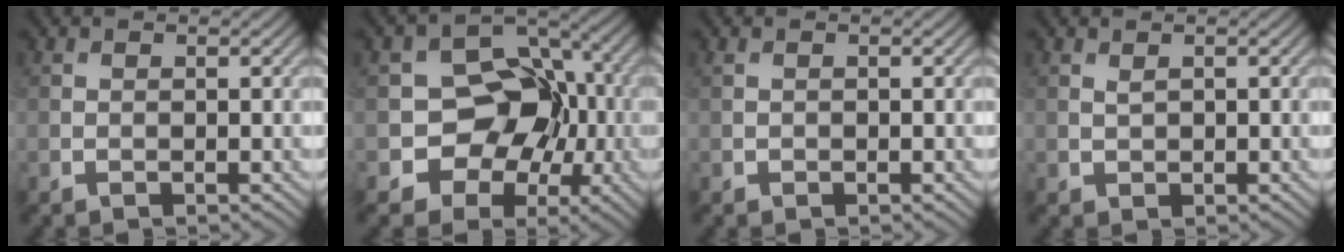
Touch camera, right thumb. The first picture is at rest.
{"total": 9.7, "force": [-2.0, 7.8, 5.3], "torque": [-0.067, -0.001, -0.058]}
{"total": 0.6, "force": [0.0, 0.5, 0.3], "torque": [-0.009, 0.001, 0.001]}
{"total": 0.9, "force": [0.3, 0.6, 0.6], "torque": [-0.016, -0.002, 0.011]}